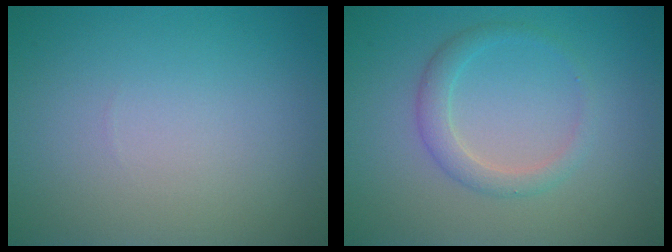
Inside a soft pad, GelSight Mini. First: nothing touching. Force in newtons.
{"total": 2.1, "press": 2.1, "slide": 0.1}